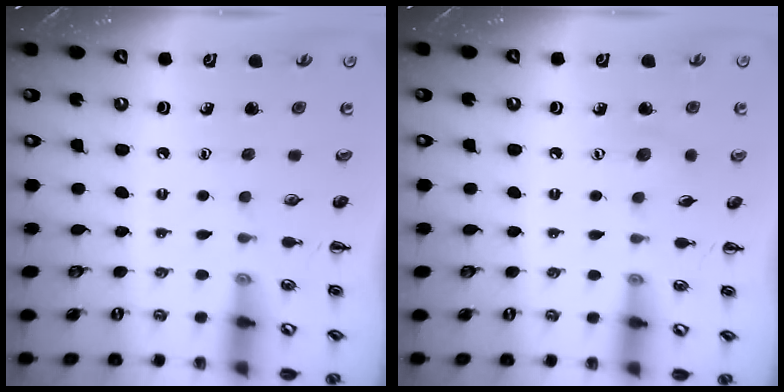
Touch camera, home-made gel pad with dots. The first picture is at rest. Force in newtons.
{"total": 4.6, "press": 4.5, "slide": 1.2}